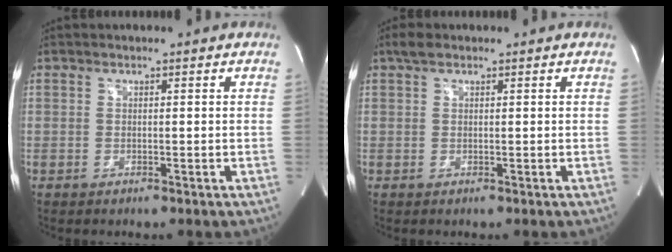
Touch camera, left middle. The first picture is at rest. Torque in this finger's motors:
{"motor_torque": [0.18, -0.03, -0.14, 0.01]}